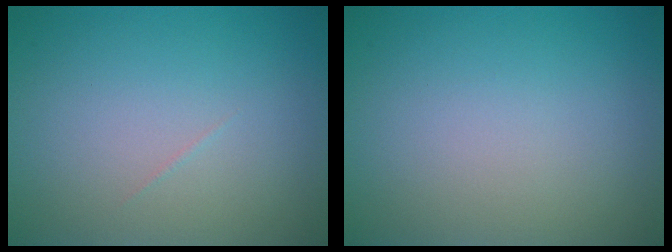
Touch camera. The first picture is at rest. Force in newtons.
{"total": 0.0}